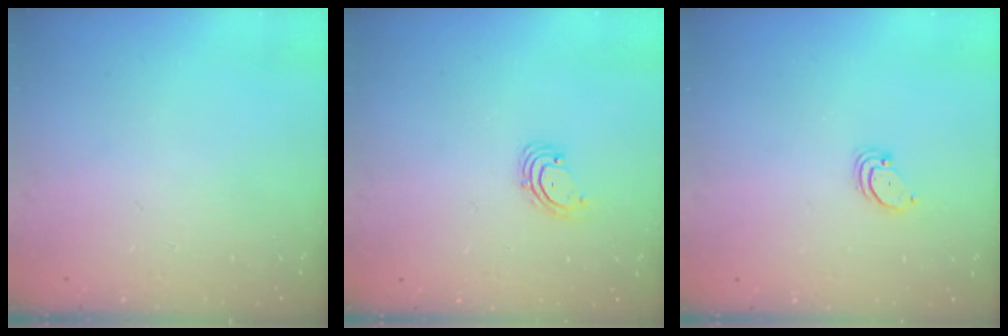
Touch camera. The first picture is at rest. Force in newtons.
{"total": 2.0, "press": 2.0, "slide": 0.4}
{"total": 2.0, "press": 2.0, "slide": 0.2}